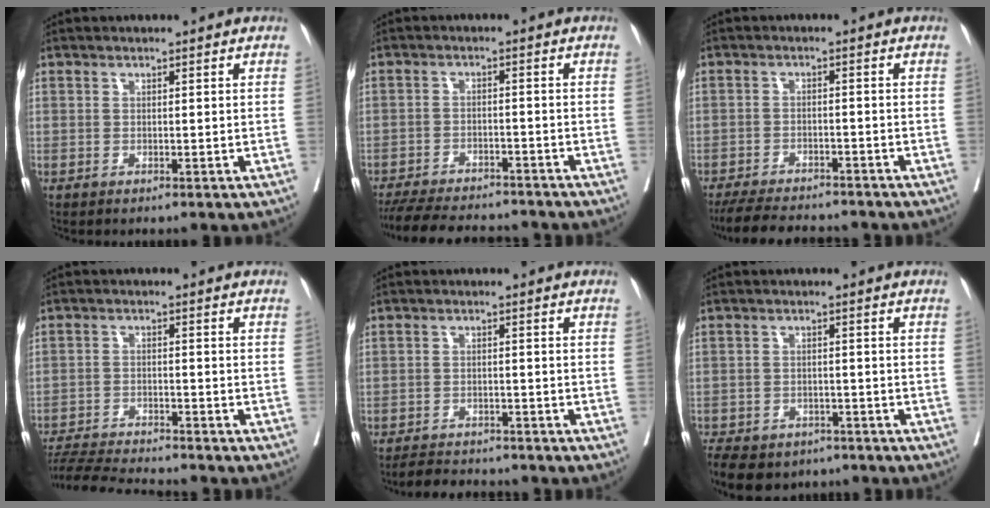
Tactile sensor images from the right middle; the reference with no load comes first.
{"total": 14.2, "force": [-12.8, 3.3, 5.2], "torque": [-0.110, -0.011, -0.181]}
{"total": 10.6, "force": [-9.6, 2.2, 3.8], "torque": [-0.065, -0.012, -0.140]}
{"total": 10.9, "force": [-10.3, 0.0, 3.5], "torque": [-0.062, -0.012, -0.169]}
{"total": 5.9, "force": [-5.6, 1.5, 1.3], "torque": [-0.023, -0.010, -0.085]}
{"total": 12.3, "force": [-9.4, 6.5, 4.6], "torque": [-0.108, -0.012, -0.123]}